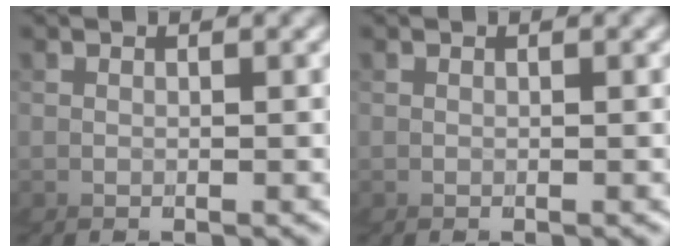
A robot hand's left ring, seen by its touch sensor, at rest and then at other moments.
{"total": 0.0}